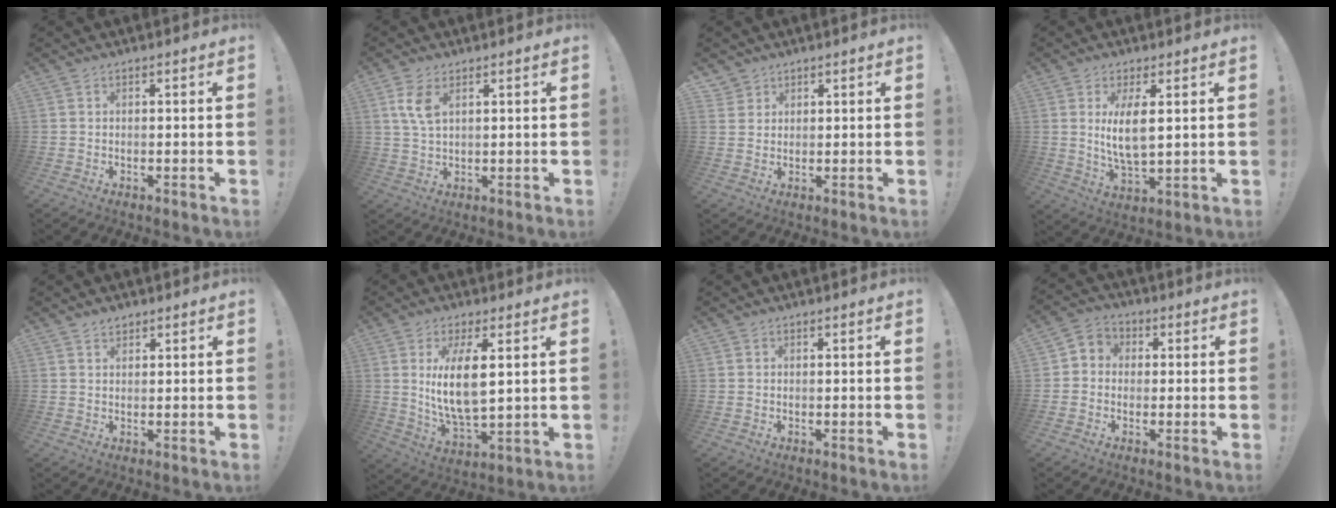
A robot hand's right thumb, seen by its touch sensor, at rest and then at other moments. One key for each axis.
{"total": 6.0, "fx": 2.6, "fy": 2.9, "fz": 4.6, "tx": -0.085, "ty": -0.008, "tz": 0.046}
{"total": 2.5, "fx": 1.9, "fy": 1.6, "fz": 0.3, "tx": -0.005, "ty": -0.013, "tz": 0.035}
{"total": 8.6, "fx": 2.2, "fy": 2.7, "fz": 7.9, "tx": -0.154, "ty": -0.018, "tz": 0.034}
{"total": 2.0, "fx": 1.7, "fy": 1.0, "fz": 0.4, "tx": 0.005, "ty": -0.012, "tz": 0.029}
{"total": 12.4, "fx": 3.1, "fy": 4.6, "fz": 11.1, "tx": -0.225, "ty": -0.022, "tz": 0.046}
{"total": 0.0}
{"total": 4.4, "fx": -1.6, "fy": 3.8, "fz": 1.7, "tx": -0.027, "ty": 0.020, "tz": -0.026}